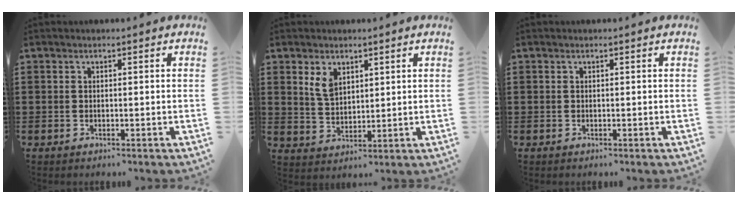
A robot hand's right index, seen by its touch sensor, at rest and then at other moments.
{"total": 4.1, "force": [2.1, 2.5, 2.4], "torque": [-0.056, 0.008, 0.039]}
{"total": 0.0}